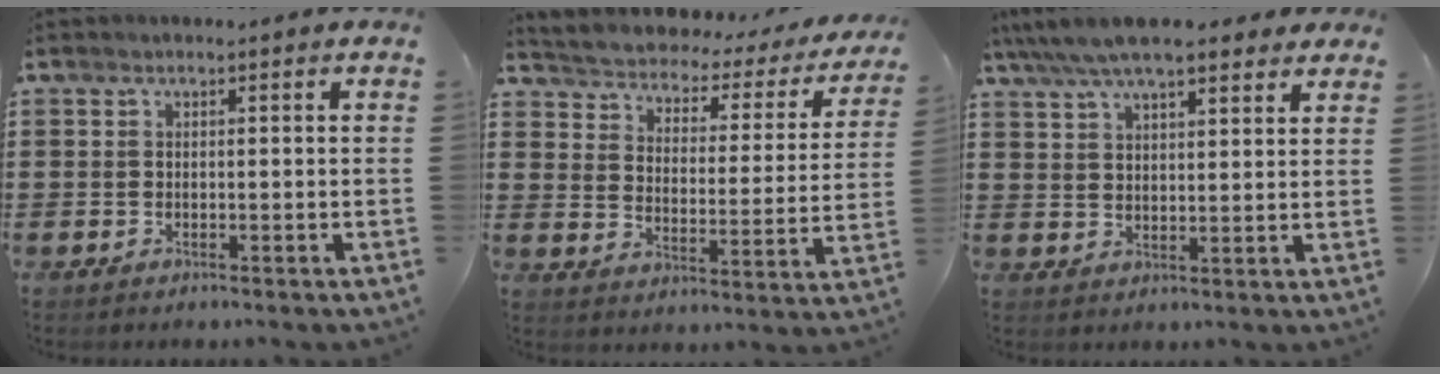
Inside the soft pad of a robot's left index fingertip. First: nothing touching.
{"total": 1.8, "force": [1.6, 0.8, 0.1], "torque": [-0.021, -0.024, 0.014]}
{"total": 6.7, "force": [5.7, 1.5, 3.1], "torque": [-0.079, -0.010, 0.103]}